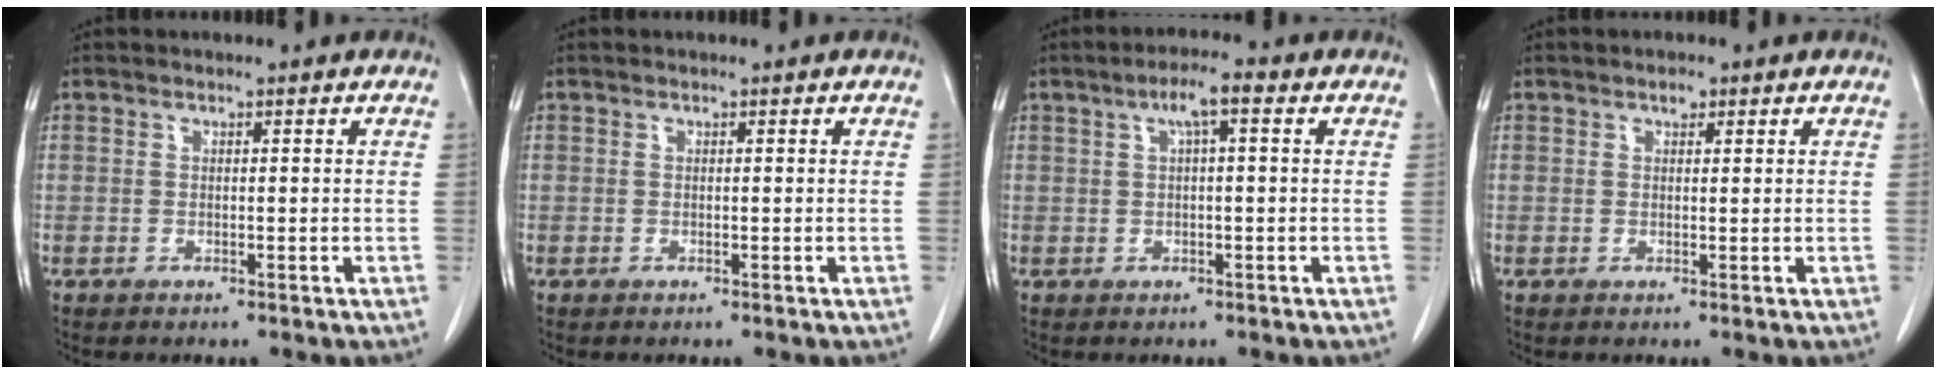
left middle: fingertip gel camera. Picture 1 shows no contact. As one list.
[{"total": 0.0}, {"total": 3.8, "force": [1.4, 0.5, 3.5], "torque": [-0.063, 0.014, 0.023]}, {"total": 1.0, "force": [0.7, 0.6, 0.6], "torque": [-0.010, 0.000, 0.010]}]